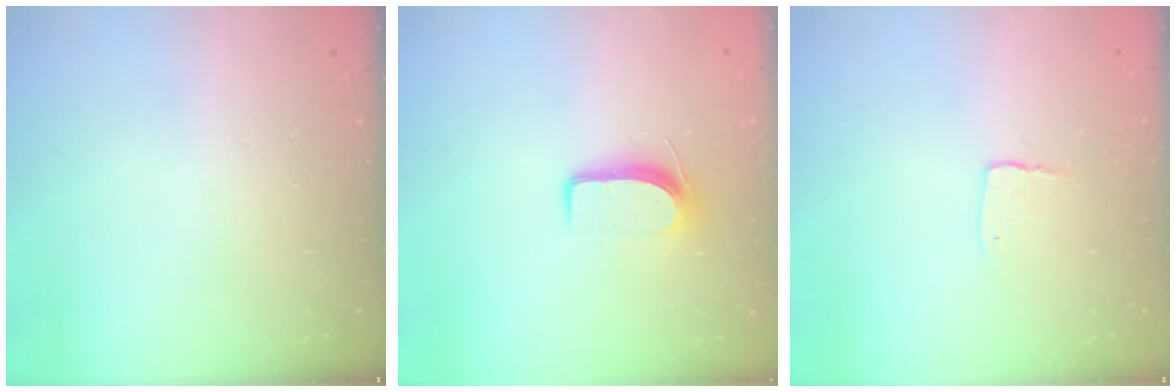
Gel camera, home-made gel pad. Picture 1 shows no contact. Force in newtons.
{"total": 7.9, "press": 7.9, "slide": 0.7}
{"total": 3.8, "press": 3.8, "slide": 0.4}